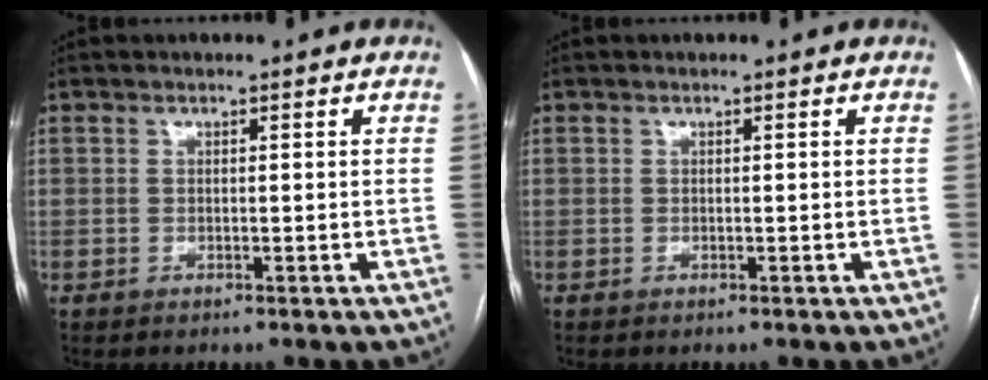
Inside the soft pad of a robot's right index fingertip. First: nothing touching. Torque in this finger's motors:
{"motor_torque": [0.00, 0.00, 0.00, 0.00]}